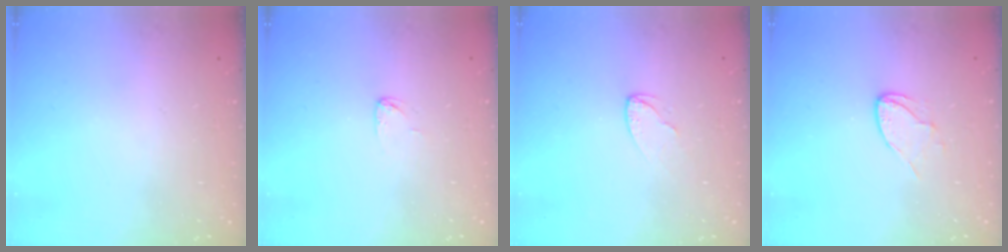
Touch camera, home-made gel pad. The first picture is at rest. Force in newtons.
{"total": 2.9, "press": 2.9, "slide": 0.1}
{"total": 3.0, "press": 3.0, "slide": 0.3}
{"total": 6.3, "press": 6.3, "slide": 0.6}